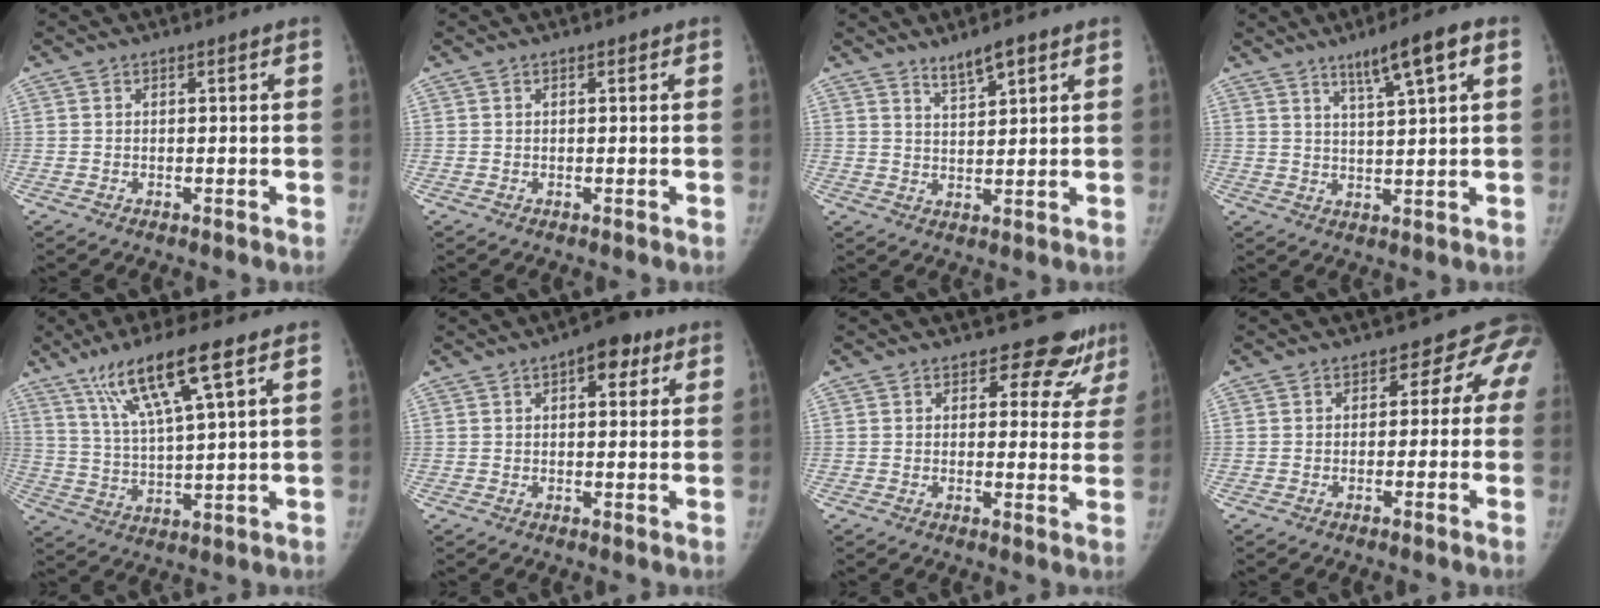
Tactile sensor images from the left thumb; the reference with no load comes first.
{"total": 0.0}
{"total": 4.4, "force": [3.3, 1.0, 2.8], "torque": [-0.044, -0.023, 0.061]}
{"total": 7.9, "force": [4.2, 0.7, 6.6], "torque": [-0.110, -0.013, 0.071]}
{"total": 13.0, "force": [7.3, 1.6, 10.7], "torque": [-0.206, -0.019, 0.140]}
{"total": 5.9, "force": [2.7, 3.1, 4.2], "torque": [-0.030, -0.002, 0.027]}
{"total": 7.9, "force": [6.7, 3.9, 1.1], "torque": [0.034, -0.039, 0.060]}
{"total": 5.1, "force": [-0.5, 4.4, 2.6], "torque": [0.014, 0.017, -0.020]}